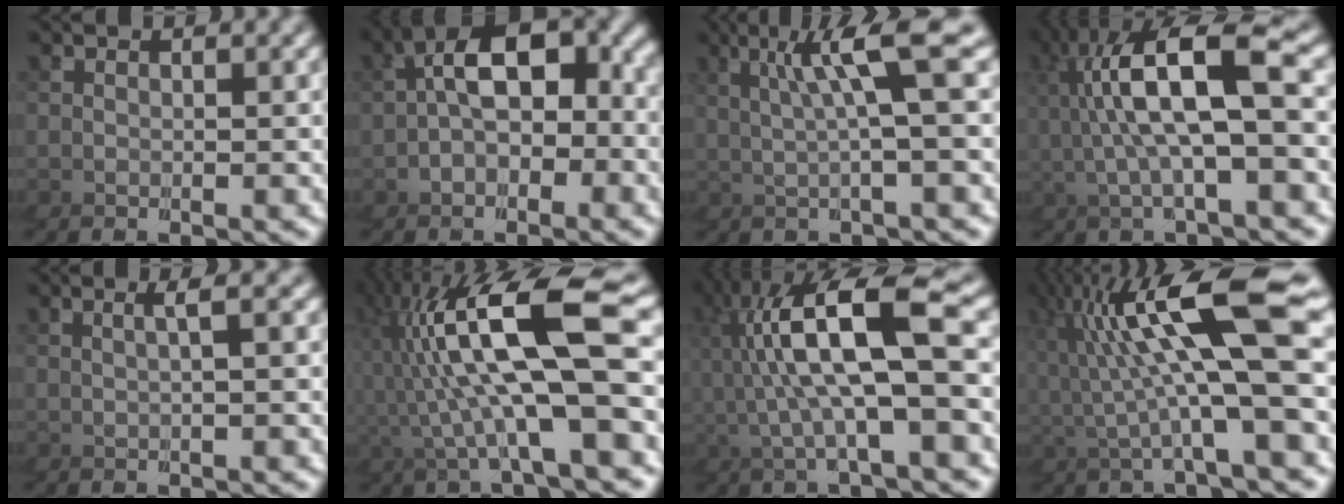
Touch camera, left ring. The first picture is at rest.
{"total": 7.3, "force": [0.4, 5.5, 4.7], "torque": [-0.133, -0.017, 0.014]}
{"total": 4.0, "force": [2.0, -2.4, 2.5], "torque": [-0.047, 0.035, 0.022]}
{"total": 6.8, "force": [2.4, 1.2, 6.2], "torque": [-0.113, 0.042, 0.028]}
{"total": 2.3, "force": [0.0, -2.3, 0.1], "torque": [-0.025, 0.010, 0.007]}
{"total": 10.4, "force": [2.1, 3.7, 9.6], "torque": [-0.177, 0.028, 0.025]}
{"total": 7.5, "force": [2.0, 1.0, 7.1], "torque": [-0.120, 0.040, 0.025]}
{"total": 7.9, "force": [2.3, 1.5, 7.4], "torque": [-0.136, 0.033, 0.034]}